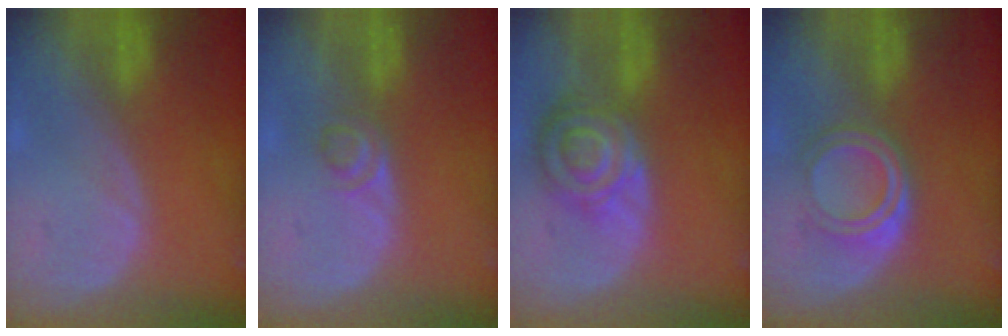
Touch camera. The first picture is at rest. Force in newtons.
{"total": 2.3, "press": 2.1, "slide": 1.0}
{"total": 8.2, "press": 7.1, "slide": 4.1}
{"total": 5.1, "press": 4.5, "slide": 2.4}